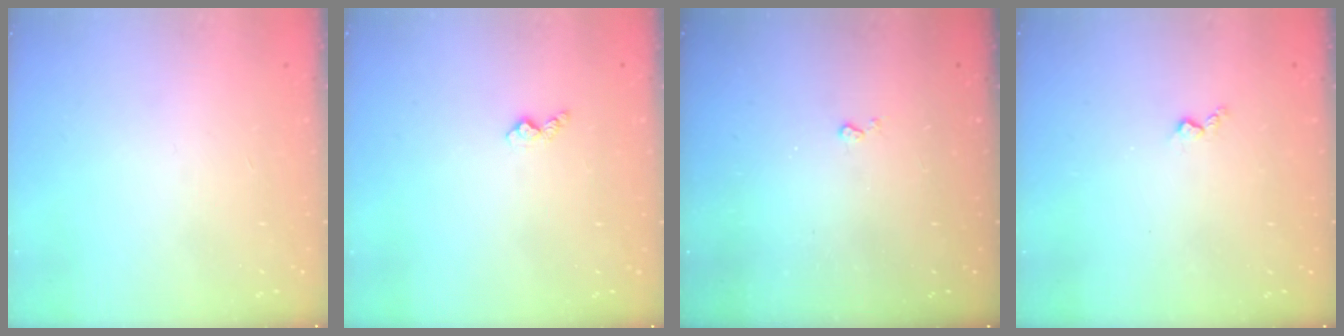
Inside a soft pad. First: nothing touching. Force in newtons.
{"total": 3.6, "press": 3.6, "slide": 0.5}
{"total": 3.0, "press": 3.0, "slide": 0.5}
{"total": 3.0, "press": 3.0, "slide": 0.6}